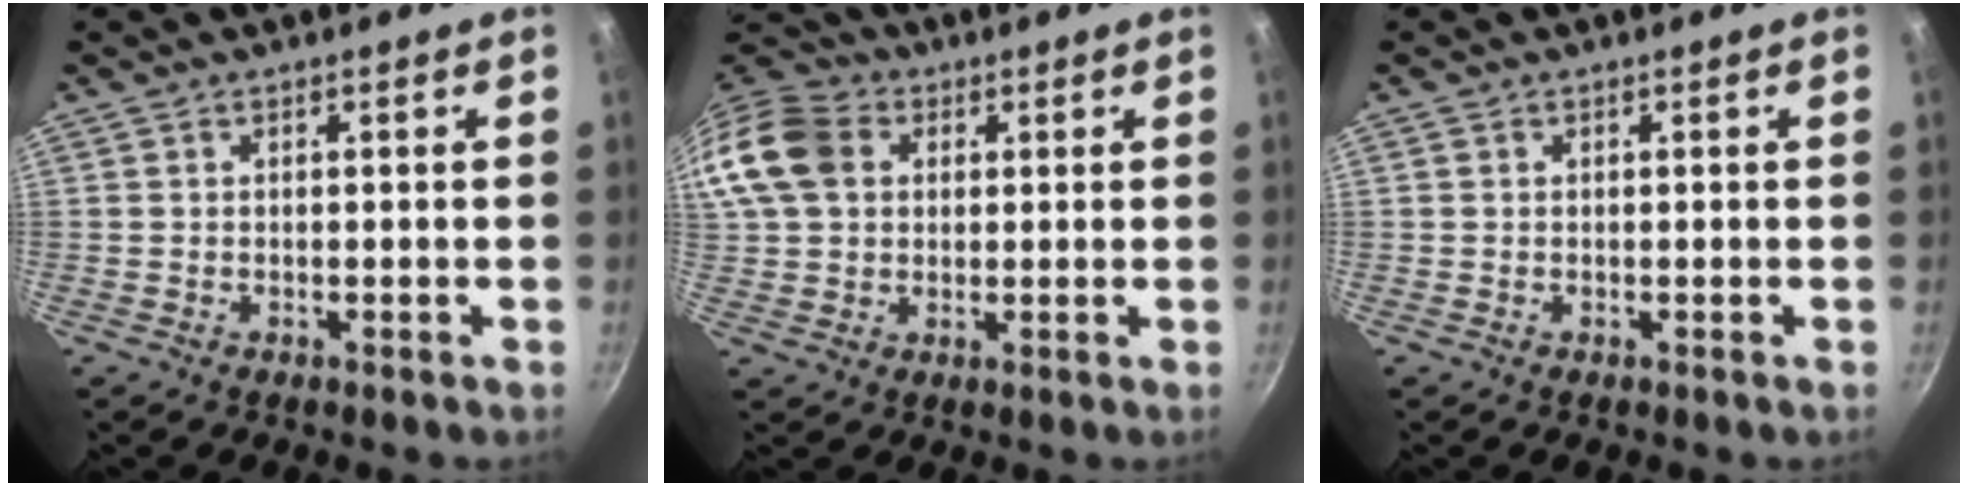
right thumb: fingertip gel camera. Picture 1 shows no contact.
{"total": 16.7, "force": [4.0, 13.4, 9.0], "torque": [-0.200, 0.030, 0.061]}
{"total": 0.5, "force": [0.2, 0.4, 0.2], "torque": [-0.004, 0.001, 0.001]}